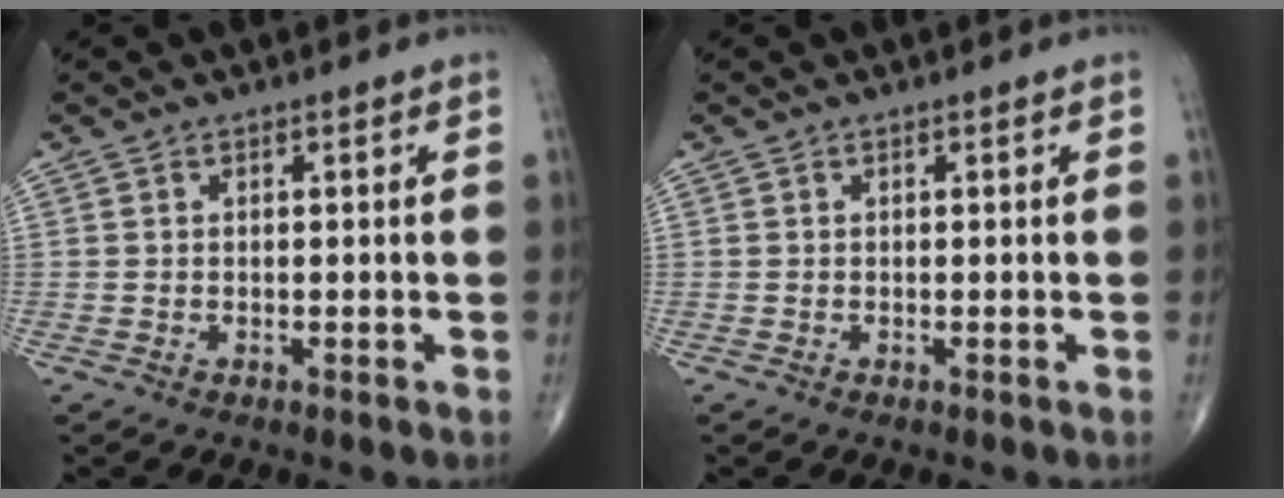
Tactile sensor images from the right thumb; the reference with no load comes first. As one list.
[{"total": 0.0}]